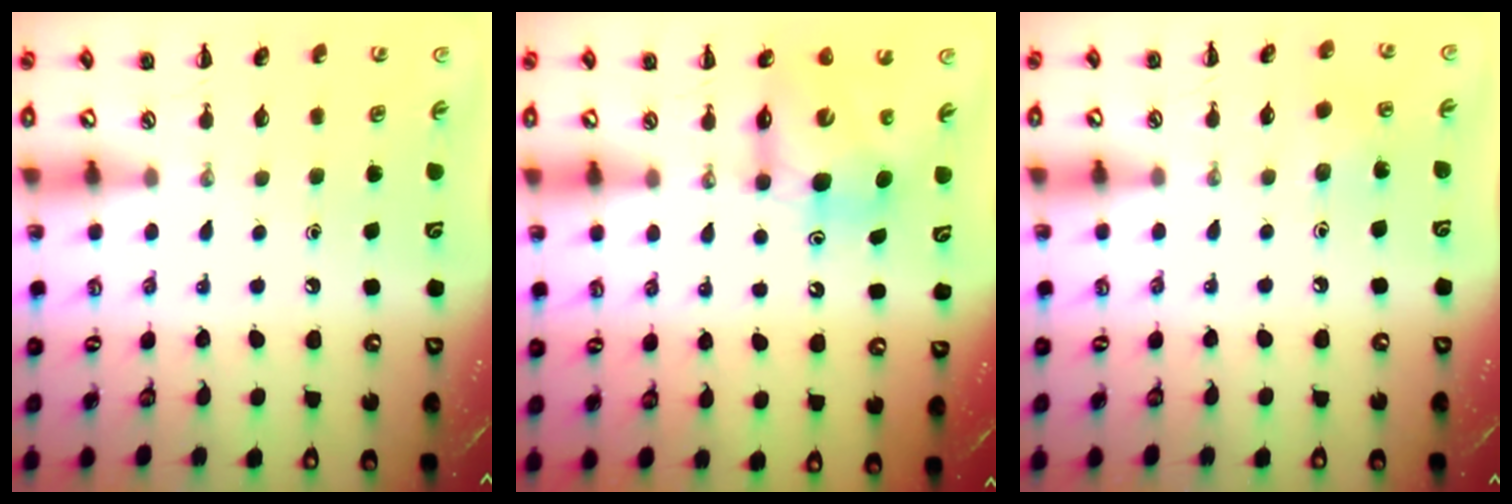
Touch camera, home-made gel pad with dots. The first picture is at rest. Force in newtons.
{"total": 7.7, "press": 7.5, "slide": 1.3}
{"total": 5.6, "press": 5.5, "slide": 1.2}